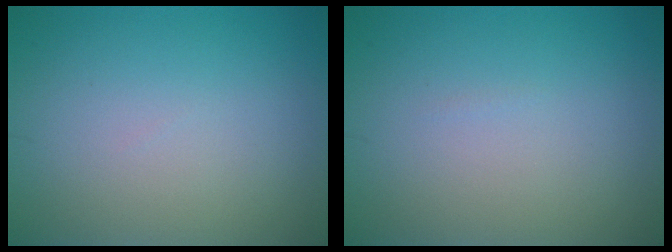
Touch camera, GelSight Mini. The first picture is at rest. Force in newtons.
{"total": 0.0}